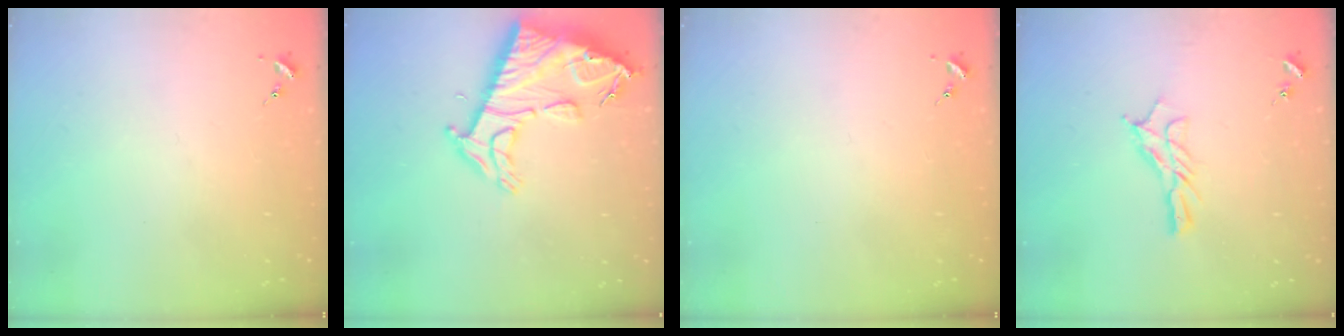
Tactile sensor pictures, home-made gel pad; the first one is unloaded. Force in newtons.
{"total": 15.7, "press": 15.6, "slide": 1.3}
{"total": 0.0}
{"total": 8.6, "press": 8.5, "slide": 0.2}